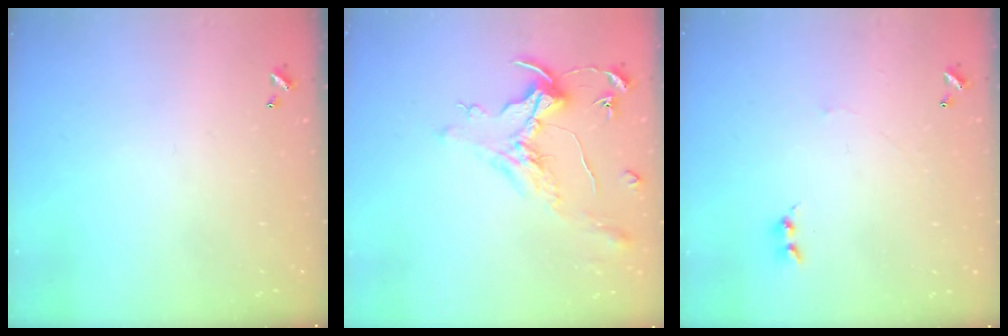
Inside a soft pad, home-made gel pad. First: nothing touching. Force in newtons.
{"total": 1.6, "press": 1.4, "slide": 0.7}
{"total": 0.8, "press": 0.7, "slide": 0.5}